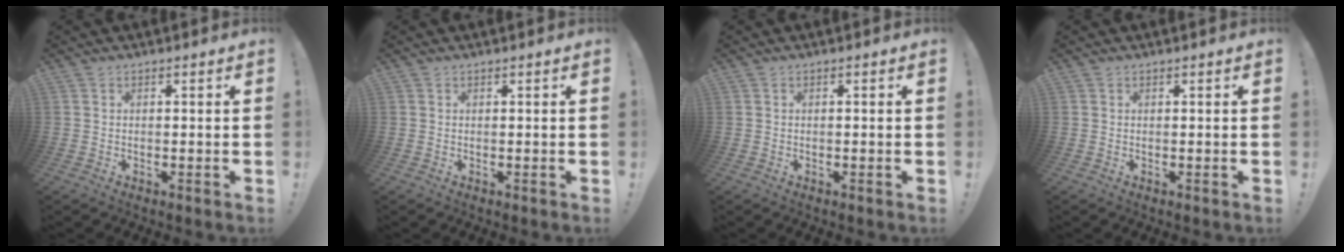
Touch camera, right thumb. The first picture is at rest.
{"total": 0.0}
{"total": 0.5, "force": [-0.4, -0.1, 0.3], "torque": [-0.008, -0.001, -0.007]}
{"total": 0.0}